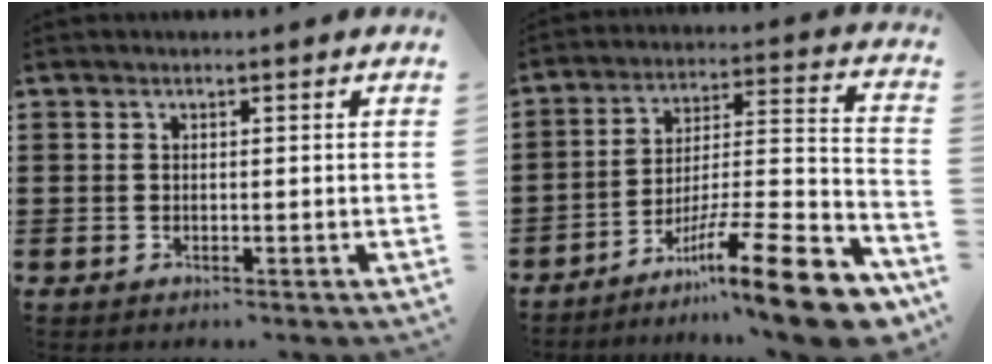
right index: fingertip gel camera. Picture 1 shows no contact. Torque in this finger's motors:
{"motor_torque": [1.67, -0.47, 1.05, 0.18]}